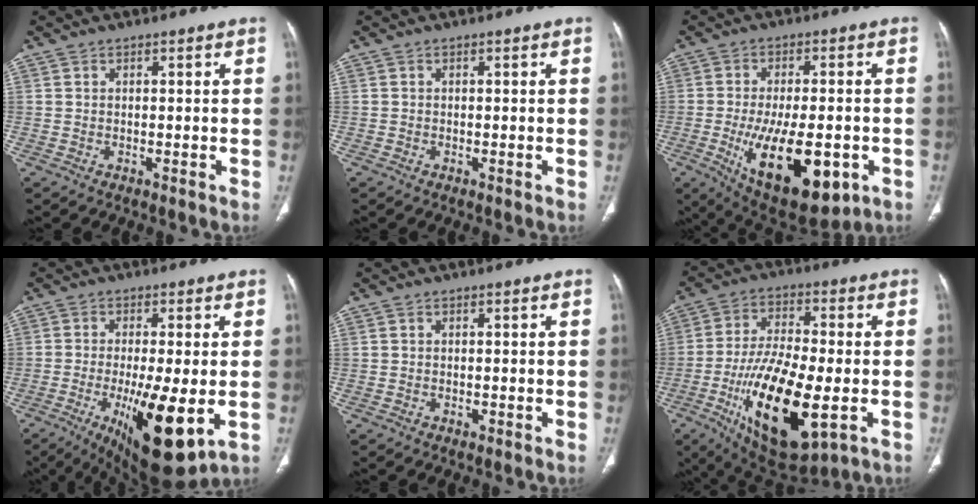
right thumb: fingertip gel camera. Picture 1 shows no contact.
{"total": 0.0}
{"total": 19.0, "force": [-5.9, 8.3, 16.1], "torque": [-0.259, -0.005, -0.067]}
{"total": 15.7, "force": [-4.3, 4.4, 14.4], "torque": [-0.227, -0.022, -0.053]}
{"total": 0.6, "force": [-0.3, 0.4, 0.3], "torque": [-0.004, 0.000, -0.004]}
{"total": 21.2, "force": [-5.8, 8.5, 18.5], "torque": [-0.344, -0.001, -0.087]}